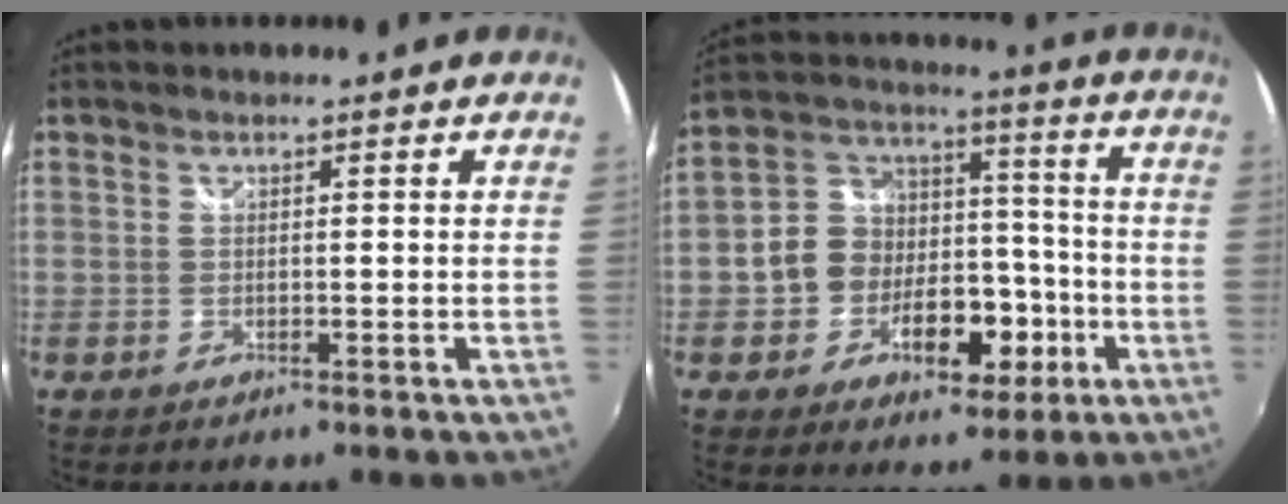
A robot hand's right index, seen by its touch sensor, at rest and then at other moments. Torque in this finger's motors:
{"motor_torque": [0.49, -0.27, 0.71, 0.14]}